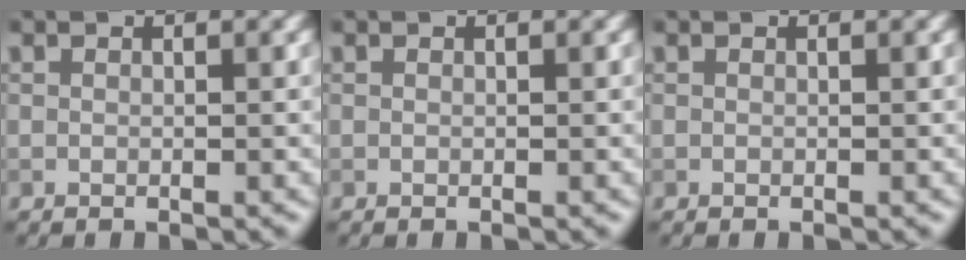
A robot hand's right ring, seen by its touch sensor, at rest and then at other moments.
{"total": 0.0}
{"total": 0.0}